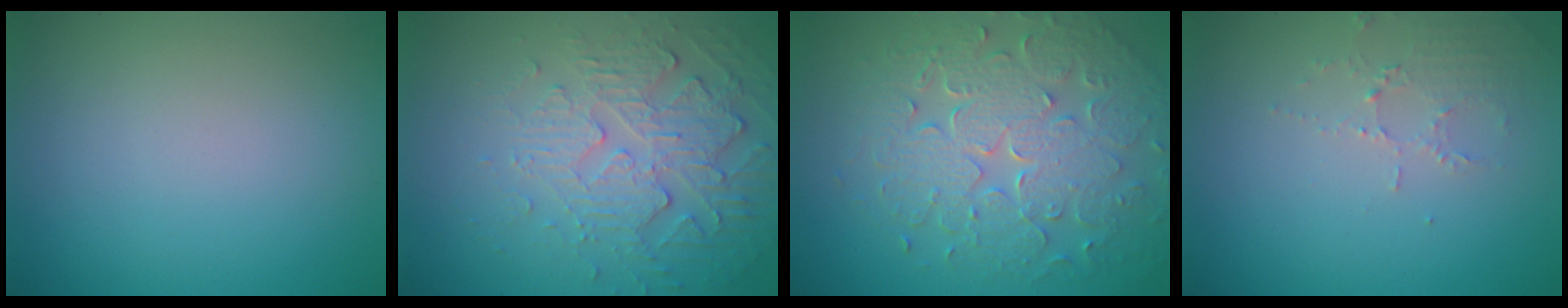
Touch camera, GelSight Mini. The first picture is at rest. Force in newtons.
{"total": 5.7, "press": 3.7, "slide": 4.3}
{"total": 8.0, "press": 5.8, "slide": 5.5}
{"total": 1.9, "press": 1.8, "slide": 0.4}